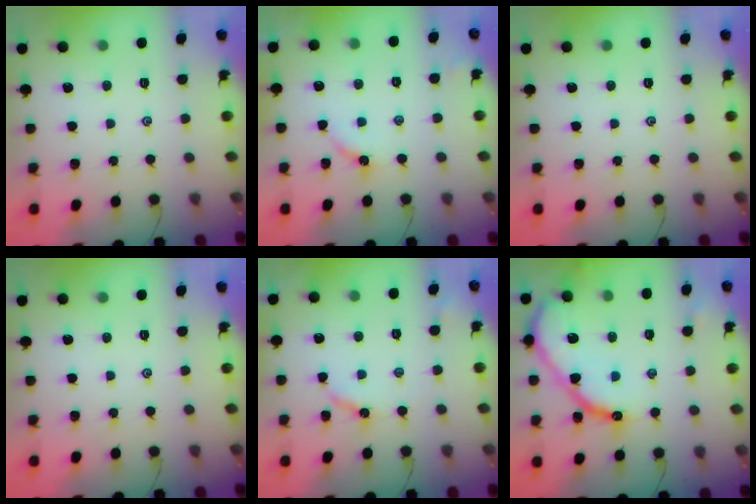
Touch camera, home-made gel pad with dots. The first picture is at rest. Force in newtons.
{"total": 4.0, "press": 4.0, "slide": 0.5}
{"total": 0.0}
{"total": 0.0}
{"total": 4.3, "press": 4.2, "slide": 0.5}
{"total": 14.0, "press": 14.0, "slide": 0.9}